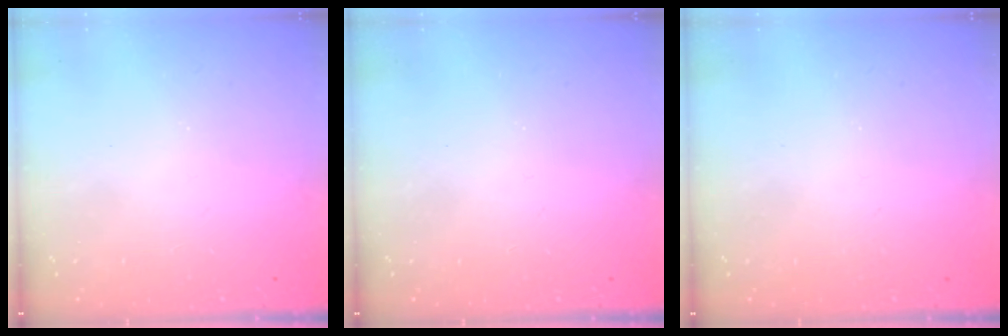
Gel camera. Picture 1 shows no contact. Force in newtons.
{"total": 0.0}
{"total": 0.0}